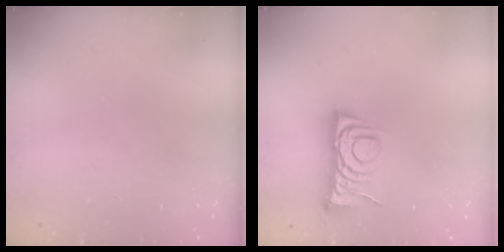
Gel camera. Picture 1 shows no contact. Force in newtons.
{"total": 7.1, "press": 7.1, "slide": 0.9}